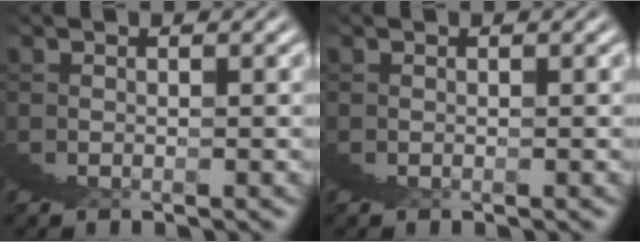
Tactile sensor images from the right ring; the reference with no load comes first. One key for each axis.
{"total": 0.0}